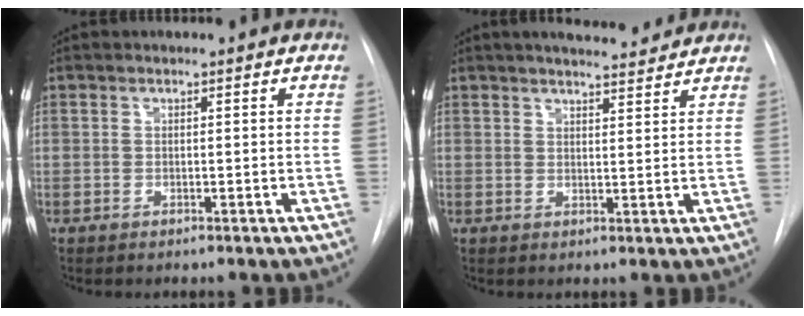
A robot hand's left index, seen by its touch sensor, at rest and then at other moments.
{"total": 7.7, "force": [6.7, 1.5, 3.5], "torque": [-0.047, 0.002, 0.083]}